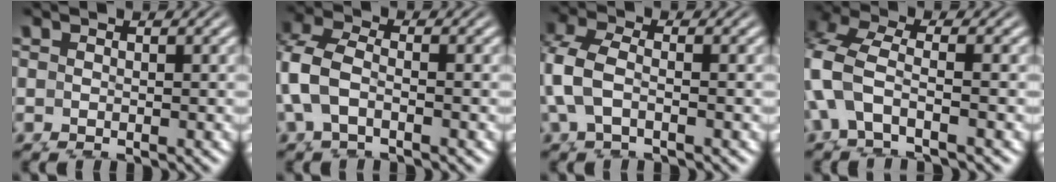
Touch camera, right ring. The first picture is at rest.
{"total": 5.5, "force": [0.6, 4.5, 3.1], "torque": [-0.099, -0.015, 0.008]}
{"total": 5.0, "force": [0.6, 3.9, 3.1], "torque": [-0.100, -0.016, 0.013]}
{"total": 5.1, "force": [0.3, 4.0, 3.1], "torque": [-0.112, -0.026, 0.016]}